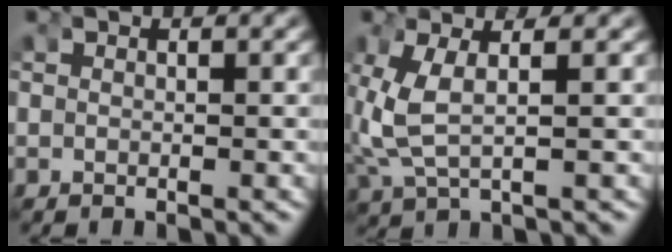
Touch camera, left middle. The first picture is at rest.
{"total": 4.0, "force": [0.0, 2.0, 3.5], "torque": [-0.100, -0.009, 0.011]}